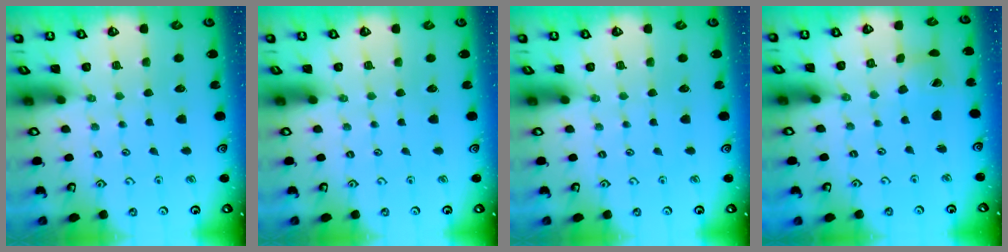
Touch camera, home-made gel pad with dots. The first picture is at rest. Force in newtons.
{"total": 0.0}
{"total": 0.0}
{"total": 4.0, "press": 4.0, "slide": 0.5}